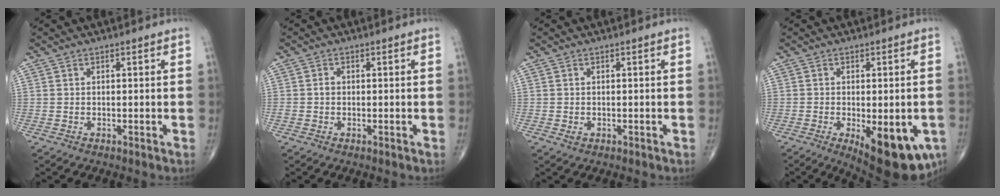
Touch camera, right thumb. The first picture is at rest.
{"total": 1.2, "force": [-0.1, 1.0, 0.7], "torque": [-0.008, 0.003, -0.003]}
{"total": 1.0, "force": [-0.3, 0.8, 0.6], "torque": [-0.009, 0.000, -0.002]}
{"total": 15.1, "force": [-5.4, 6.2, 12.7], "torque": [-0.135, -0.008, -0.059]}